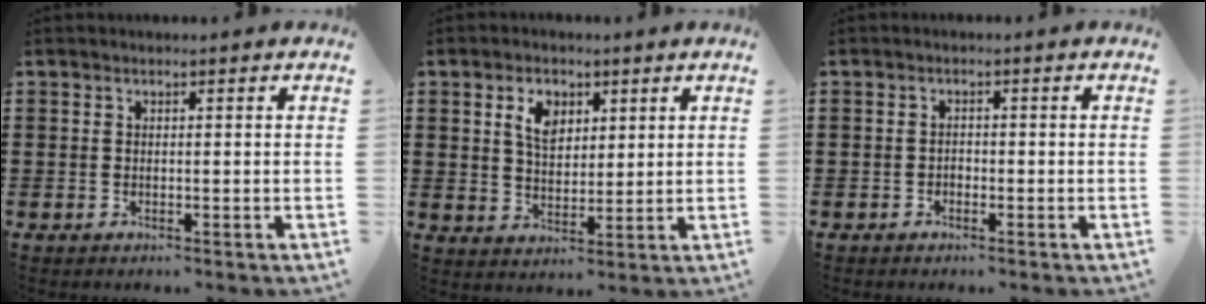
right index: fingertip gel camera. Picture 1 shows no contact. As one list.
[{"total": 5.0, "force": [2.2, 3.2, 3.2], "torque": [-0.060, 0.006, 0.035]}, {"total": 0.8, "force": [-0.6, 0.5, 0.3], "torque": [-0.008, -0.002, -0.011]}]